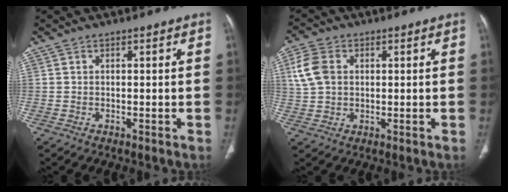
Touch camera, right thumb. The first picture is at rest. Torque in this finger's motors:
{"motor_torque": [0.29, 0.48, 0.87, -0.01, 0.05]}